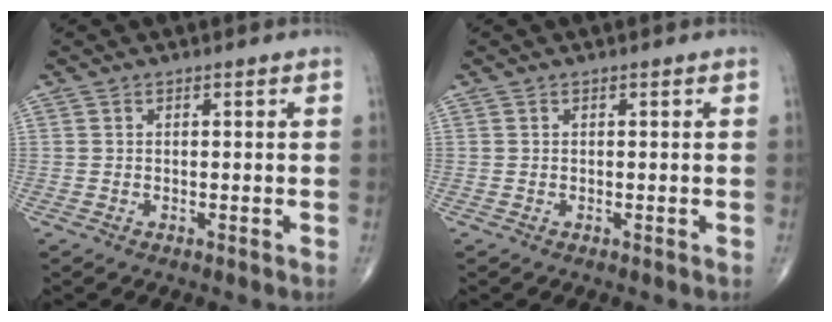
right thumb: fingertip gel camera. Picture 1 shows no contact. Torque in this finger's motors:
{"motor_torque": [-0.02, -0.01, -0.01, 0.01, 0.03]}